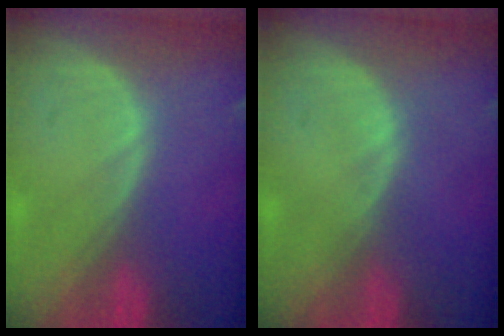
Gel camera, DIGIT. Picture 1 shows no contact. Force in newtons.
{"total": 0.0}